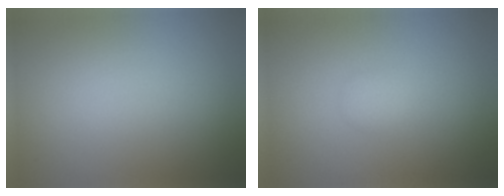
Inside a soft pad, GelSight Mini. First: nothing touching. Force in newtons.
{"total": 1.0, "press": 1.0, "slide": 0.0}